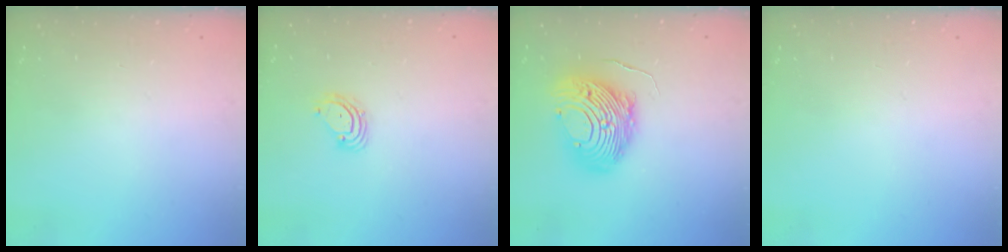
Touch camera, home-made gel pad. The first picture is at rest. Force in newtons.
{"total": 4.7, "press": 4.7, "slide": 0.6}
{"total": 14.7, "press": 14.6, "slide": 1.4}
{"total": 0.0}